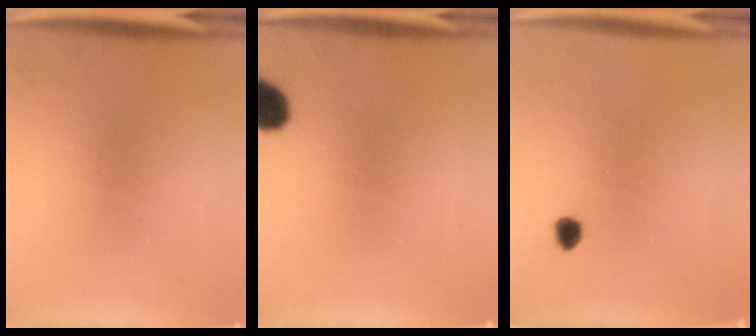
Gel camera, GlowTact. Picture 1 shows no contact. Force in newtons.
{"total": 6.6}
{"total": 1.6}